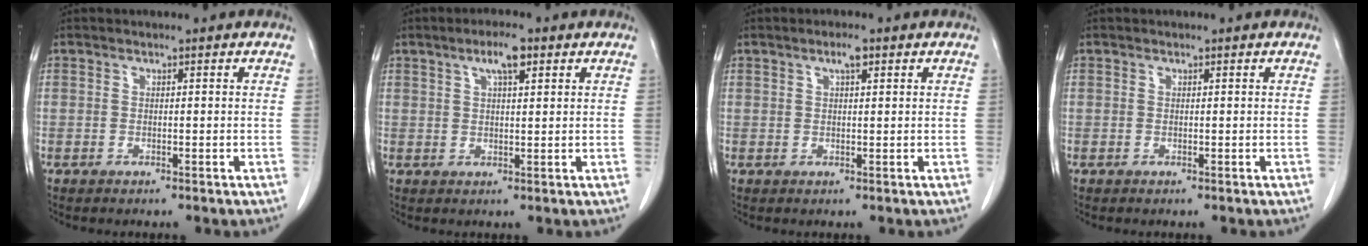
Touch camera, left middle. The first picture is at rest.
{"total": 4.3, "force": [2.4, 0.8, 3.5], "torque": [-0.066, 0.005, 0.042]}
{"total": 2.1, "force": [1.2, 0.3, 1.7], "torque": [-0.033, 0.003, 0.021]}
{"total": 0.0}